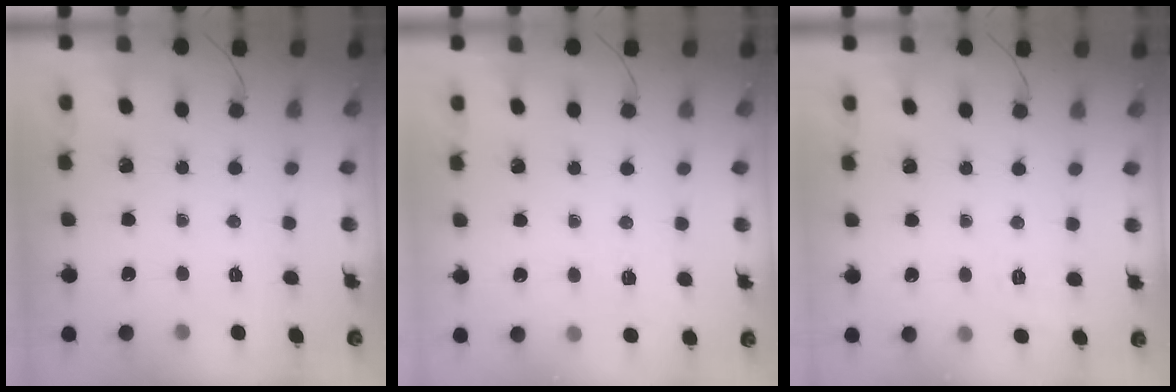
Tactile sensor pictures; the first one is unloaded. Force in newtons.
{"total": 2.0, "press": 0.8, "slide": 1.8}
{"total": 2.5, "press": 1.1, "slide": 2.2}